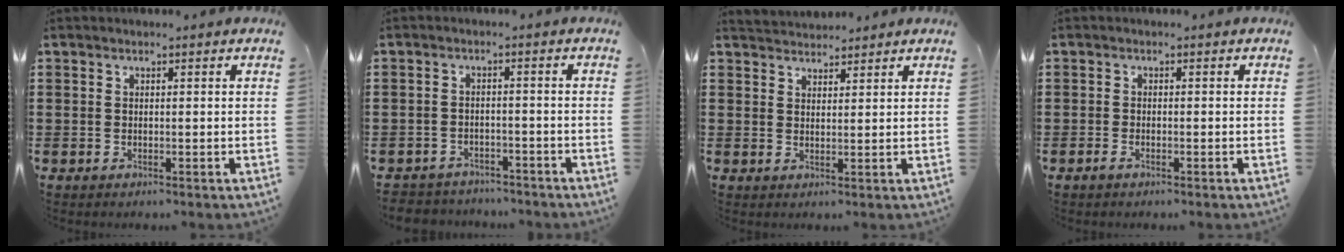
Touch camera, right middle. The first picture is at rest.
{"total": 2.8, "force": [-2.8, 0.4, -0.4], "torque": [-0.003, -0.003, -0.061]}
{"total": 2.7, "force": [2.6, 0.4, -0.4], "torque": [0.000, -0.003, 0.051]}
{"total": 0.8, "force": [-0.6, 0.3, 0.5], "torque": [-0.012, -0.003, -0.011]}